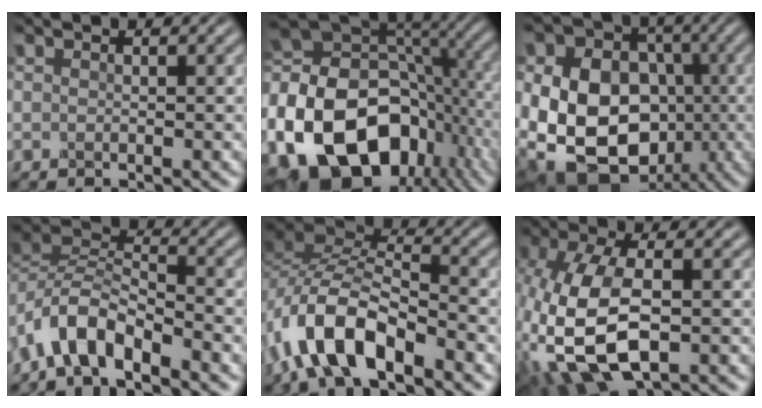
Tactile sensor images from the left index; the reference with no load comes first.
{"total": 19.8, "force": [-6.1, 14.0, 12.6], "torque": [-0.272, -0.020, -0.087]}
{"total": 16.6, "force": [-3.0, 13.5, 9.2], "torque": [-0.184, -0.018, -0.064]}
{"total": 4.8, "force": [-3.3, 2.0, 2.7], "torque": [-0.050, 0.007, -0.071]}
{"total": 8.8, "force": [-5.2, 3.6, 6.2], "torque": [-0.126, 0.011, -0.106]}
{"total": 10.9, "force": [-1.5, 6.3, 8.8], "torque": [-0.220, -0.006, -0.025]}